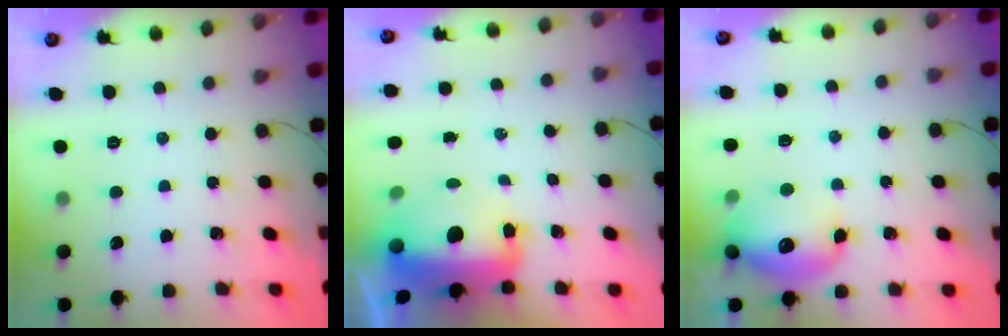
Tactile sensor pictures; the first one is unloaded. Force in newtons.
{"total": 11.7, "press": 11.3, "slide": 2.8}
{"total": 14.2, "press": 13.8, "slide": 3.2}